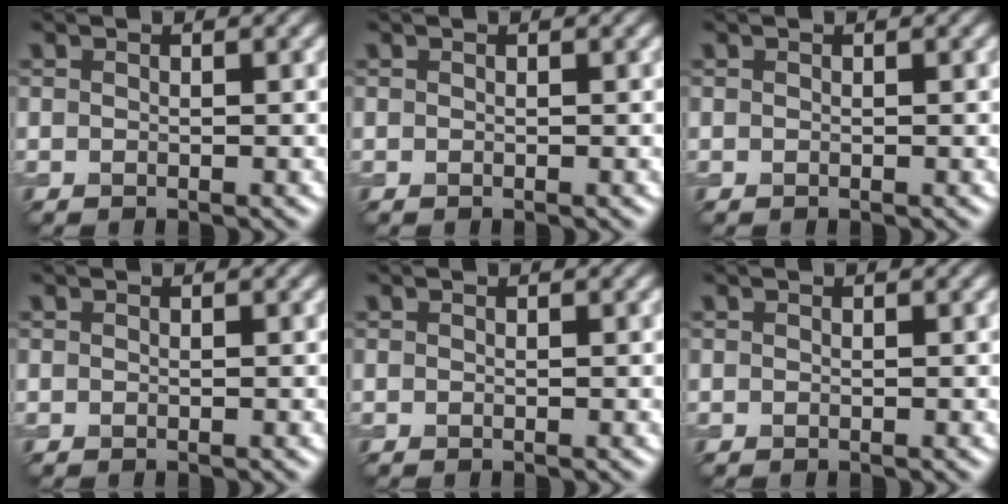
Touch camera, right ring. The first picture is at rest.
{"total": 0.0}
{"total": 0.0}
{"total": 0.0}
{"total": 0.0}
{"total": 0.0}